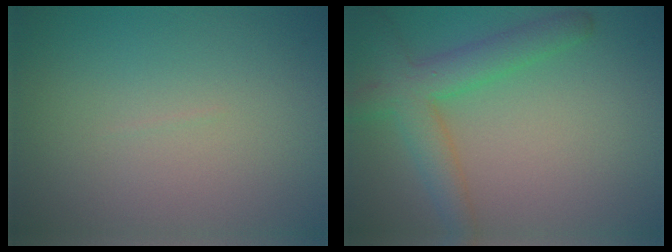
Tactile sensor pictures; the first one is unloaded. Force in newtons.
{"total": 4.7, "press": 4.7, "slide": 0.2}